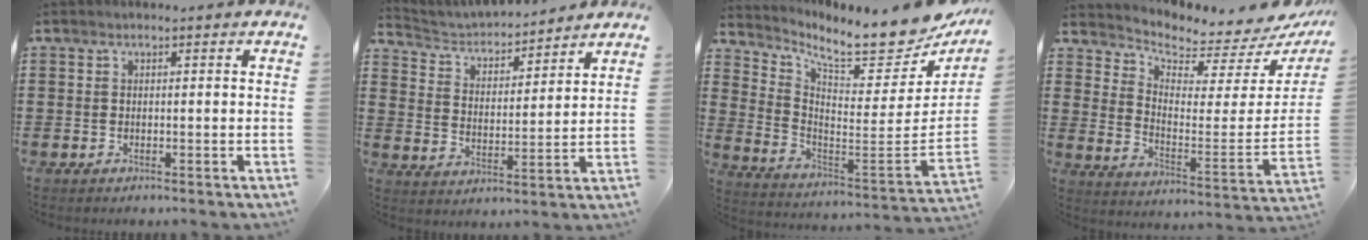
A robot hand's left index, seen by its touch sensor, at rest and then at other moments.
{"total": 3.9, "force": [3.8, 0.7, 0.4], "torque": [-0.030, -0.028, 0.058]}
{"total": 9.2, "force": [8.0, 0.8, 4.3], "torque": [-0.100, -0.083, 0.128]}
{"total": 3.4, "force": [3.3, 0.8, 0.5], "torque": [-0.037, -0.044, 0.048]}